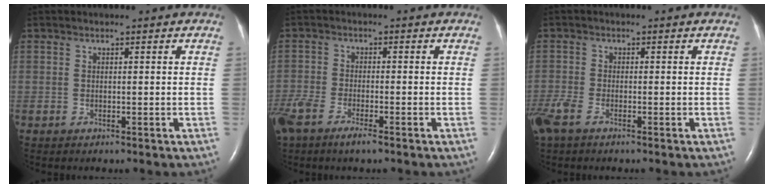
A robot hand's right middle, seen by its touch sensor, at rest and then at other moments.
{"total": 8.4, "force": [-6.0, 2.5, 5.4], "torque": [-0.122, -0.013, -0.107]}
{"total": 4.9, "force": [-3.3, 1.8, 3.1], "torque": [-0.079, -0.010, -0.070]}